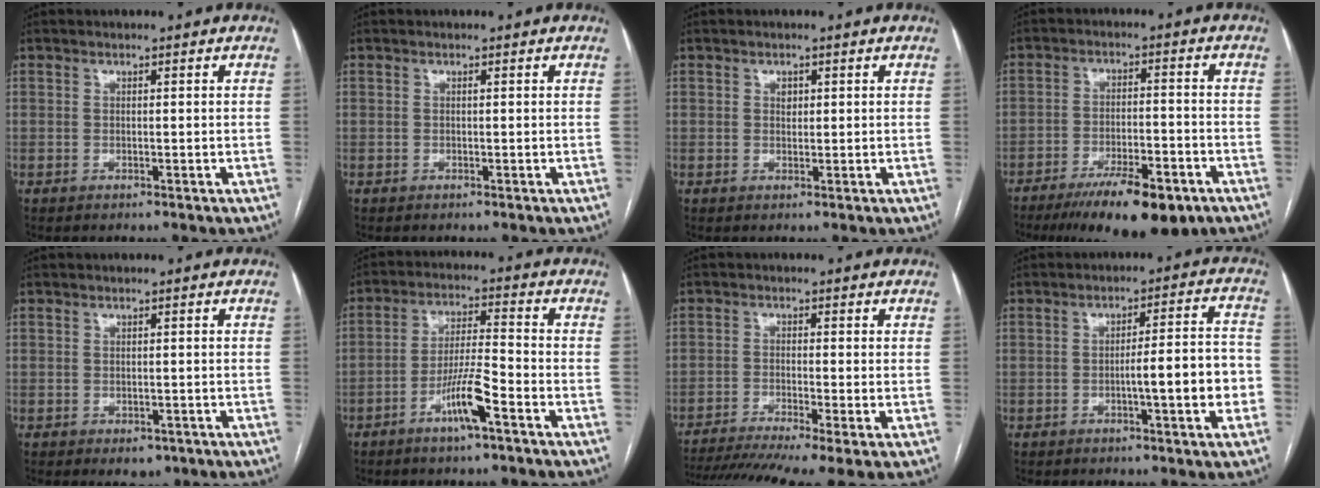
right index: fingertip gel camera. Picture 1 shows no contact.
{"total": 0.0}
{"total": 1.1, "force": [0.4, 0.8, 0.7], "torque": [-0.010, 0.001, 0.008]}
{"total": 14.1, "force": [-9.5, 3.8, 9.8], "torque": [-0.142, -0.014, -0.148]}
{"total": 3.1, "force": [-1.8, 1.9, 1.6], "torque": [-0.010, 0.001, -0.013]}
{"total": 7.8, "force": [-4.2, 0.3, 6.6], "torque": [-0.129, 0.000, -0.078]}
{"total": 13.3, "force": [-10.0, 0.6, 8.8], "torque": [-0.153, -0.023, -0.161]}
{"total": 8.9, "force": [-2.3, 0.9, 8.6], "torque": [-0.115, 0.021, -0.029]}